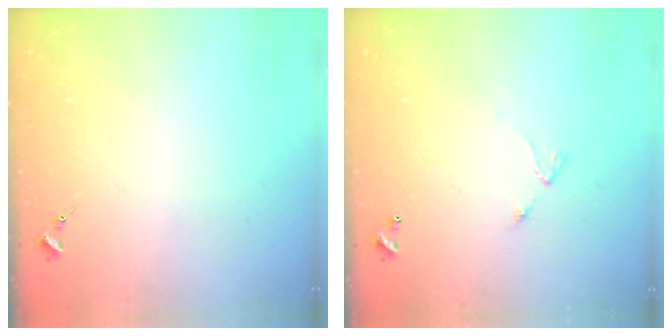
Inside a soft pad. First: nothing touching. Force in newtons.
{"total": 4.2, "press": 4.2, "slide": 0.4}